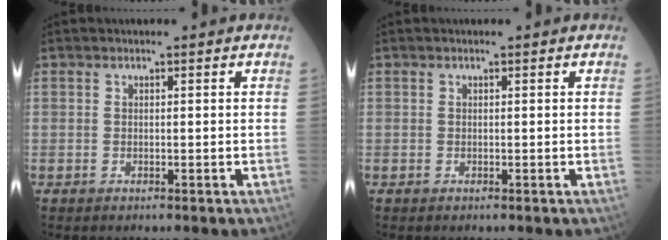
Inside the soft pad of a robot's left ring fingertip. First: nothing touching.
{"total": 0.0}